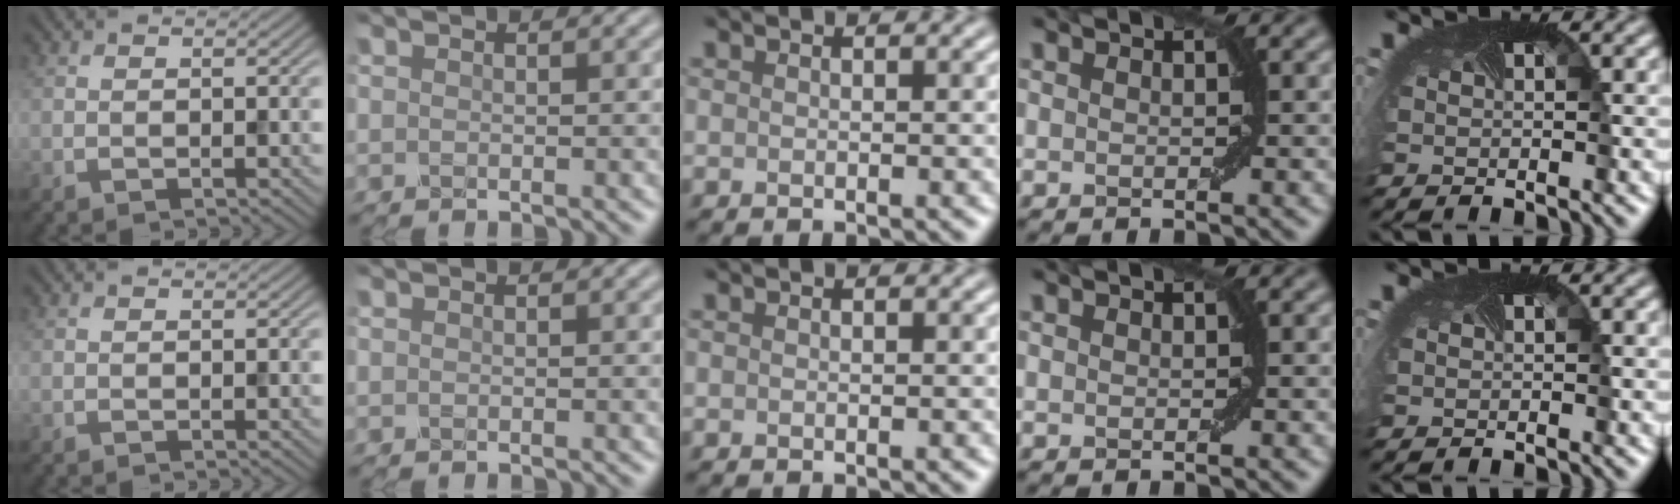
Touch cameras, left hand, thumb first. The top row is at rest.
{}